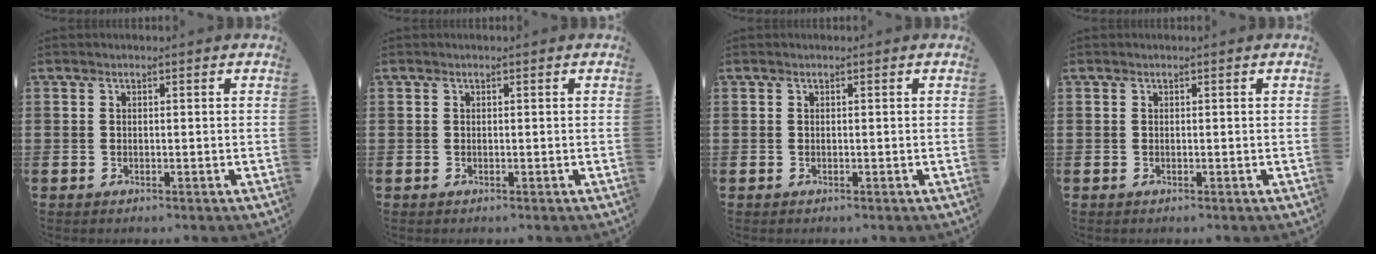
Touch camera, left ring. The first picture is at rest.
{"total": 0.0}
{"total": 0.0}
{"total": 0.0}